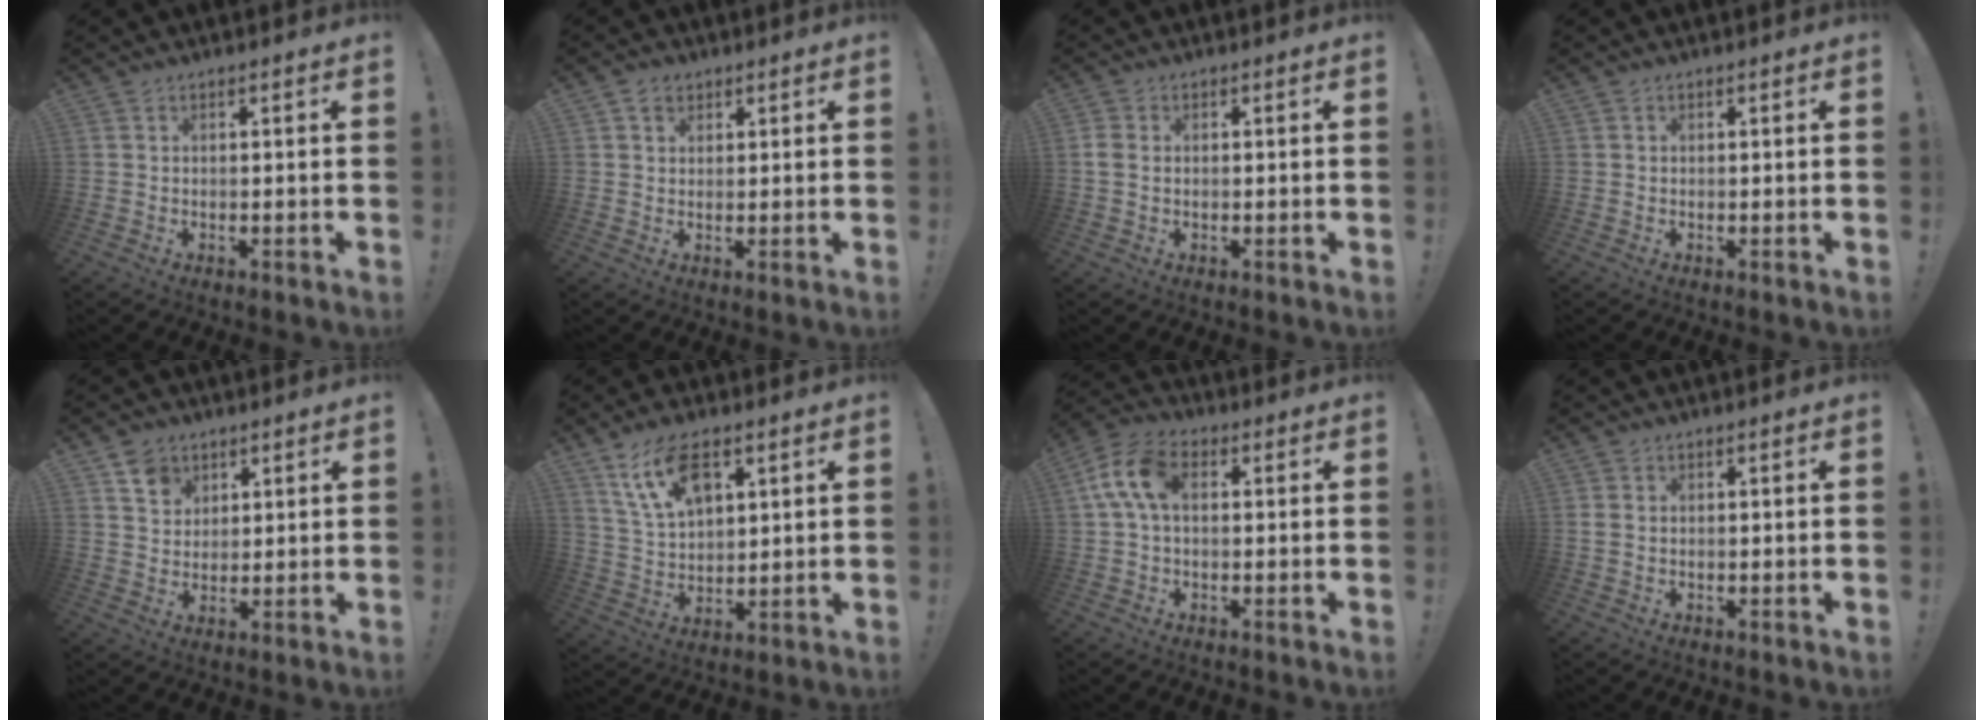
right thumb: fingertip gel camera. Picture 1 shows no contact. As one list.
[{"total": 3.4, "force": [1.9, 2.5, 1.2], "torque": [-0.018, -0.002, 0.036]}, {"total": 2.6, "force": [0.3, 1.8, 1.8], "torque": [-0.046, 0.006, 0.006]}, {"total": 0.0}, {"total": 6.7, "force": [3.9, 5.2, 1.4], "torque": [-0.009, -0.024, 0.074]}, {"total": 12.7, "force": [6.9, 6.6, 8.3], "torque": [-0.157, -0.012, 0.131]}, {"total": 10.4, "force": [1.7, 6.3, 8.1], "torque": [-0.165, 0.015, 0.034]}, {"total": 1.2, "force": [0.4, 0.9, 0.8], "torque": [-0.020, 0.006, 0.008]}]